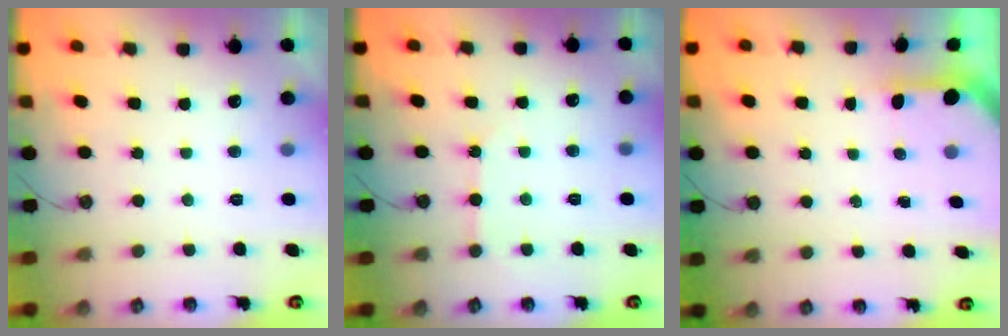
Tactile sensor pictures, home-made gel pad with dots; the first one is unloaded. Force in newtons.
{"total": 4.9, "press": 4.8, "slide": 0.5}
{"total": 3.1, "press": 3.1, "slide": 0.2}